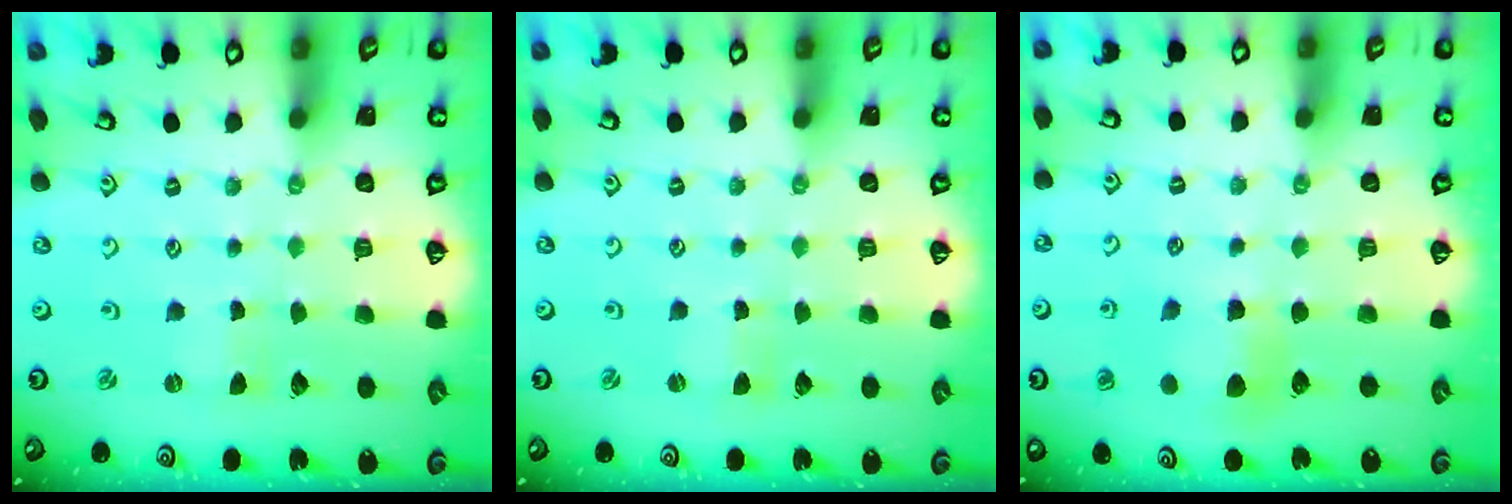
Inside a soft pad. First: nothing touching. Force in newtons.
{"total": 0.9, "press": 0.8, "slide": 0.2}
{"total": 5.6, "press": 5.6, "slide": 0.4}